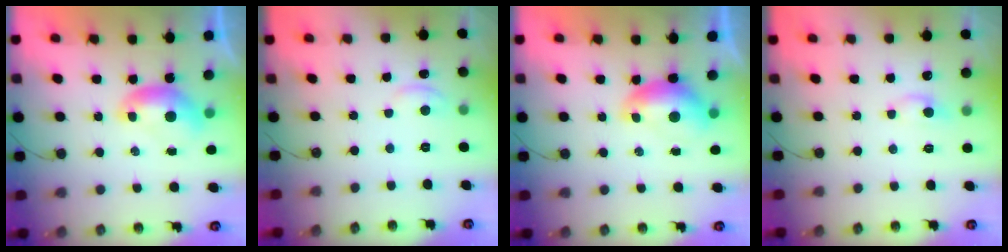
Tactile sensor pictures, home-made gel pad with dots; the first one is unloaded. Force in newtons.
{"total": 2.6, "press": 2.6, "slide": 0.3}
{"total": 0.0}
{"total": 1.1, "press": 0.8, "slide": 0.6}